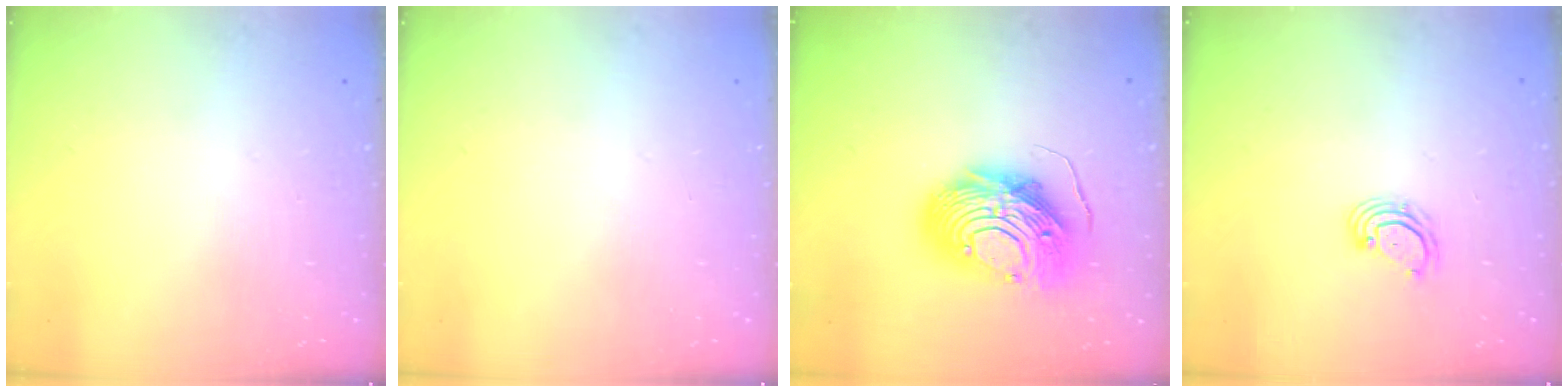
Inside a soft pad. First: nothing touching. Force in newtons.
{"total": 0.0}
{"total": 15.2, "press": 15.1, "slide": 1.3}
{"total": 2.9, "press": 2.9, "slide": 0.1}